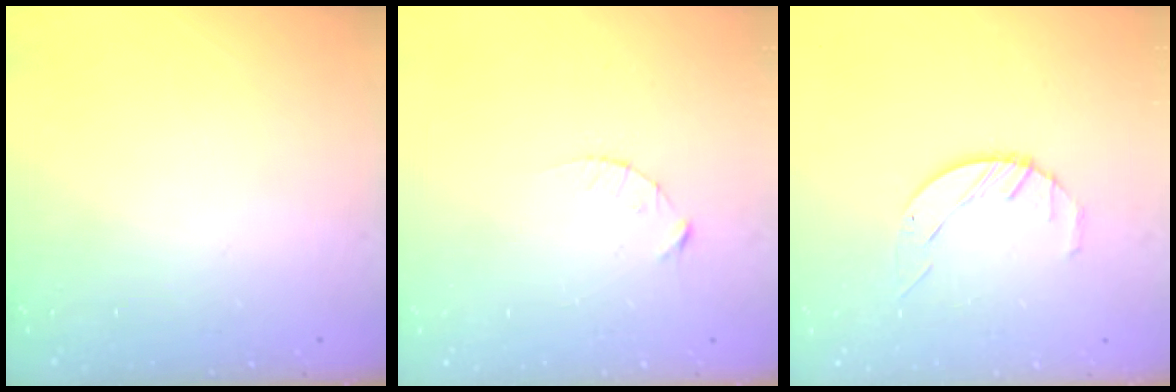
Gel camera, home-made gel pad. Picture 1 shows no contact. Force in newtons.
{"total": 2.1, "press": 2.1, "slide": 0.3}
{"total": 3.2, "press": 3.2, "slide": 0.4}